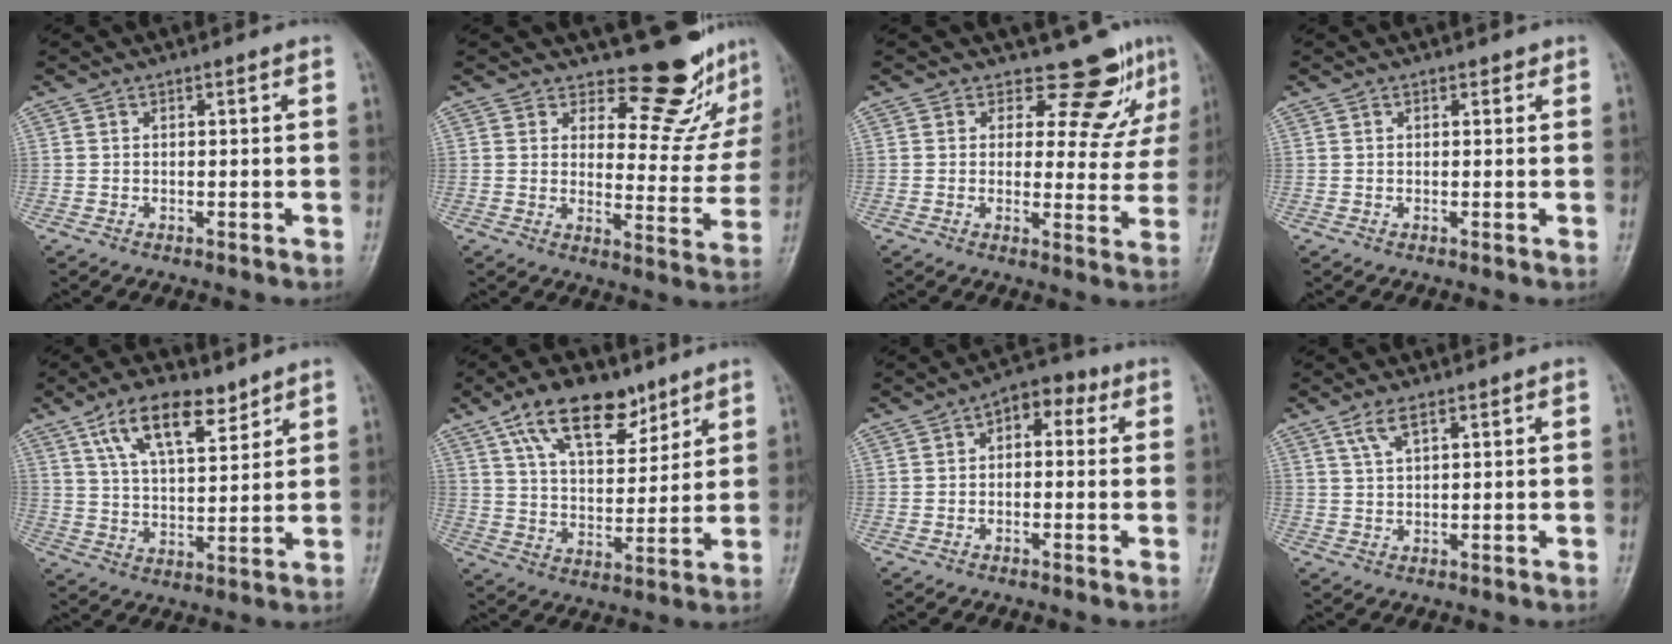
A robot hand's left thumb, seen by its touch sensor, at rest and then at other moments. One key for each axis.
{"total": 13.5, "fx": 12.0, "fy": 4.9, "fz": 3.8, "tx": -0.002, "ty": -0.119, "tz": 0.143}
{"total": 8.1, "fx": 6.5, "fy": 4.0, "fz": 2.6, "tx": 0.000, "ty": -0.053, "tz": 0.072}
{"total": 0.9, "fx": 0.5, "fy": 0.6, "fz": 0.5, "tx": 0.000, "ty": -0.001, "tz": 0.004}
{"total": 11.7, "fx": 7.2, "fy": 4.9, "fz": 7.7, "tx": -0.116, "ty": -0.032, "tz": 0.133}
{"total": 14.1, "fx": 8.7, "fy": 7.0, "fz": 8.6, "tx": -0.107, "ty": -0.039, "tz": 0.154}
{"total": 6.0, "fx": 1.6, "fy": 3.7, "fz": 4.5, "tx": -0.032, "ty": 0.021, "tz": 0.010}
{"total": 3.5, "fx": 2.1, "fy": 1.1, "fz": 2.5, "tx": -0.054, "ty": 0.001, "tz": 0.047}